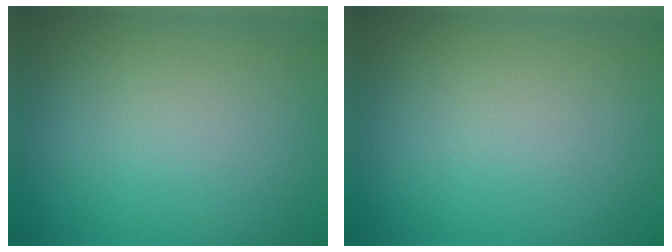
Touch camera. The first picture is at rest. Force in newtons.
{"total": 0.0}